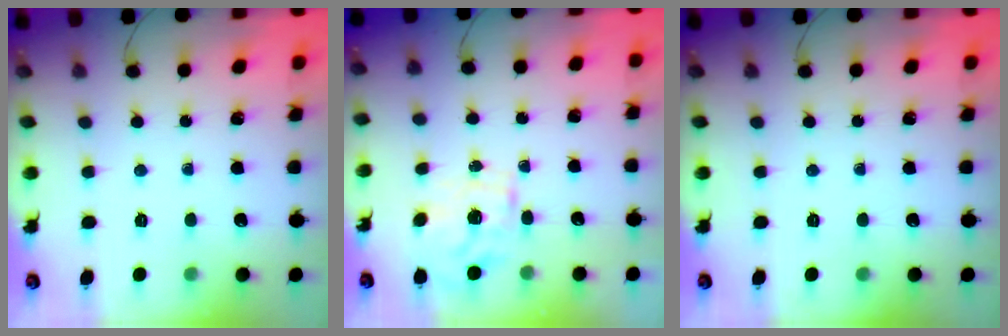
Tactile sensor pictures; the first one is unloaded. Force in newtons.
{"total": 0.9, "press": 0.7, "slide": 0.6}
{"total": 0.0}